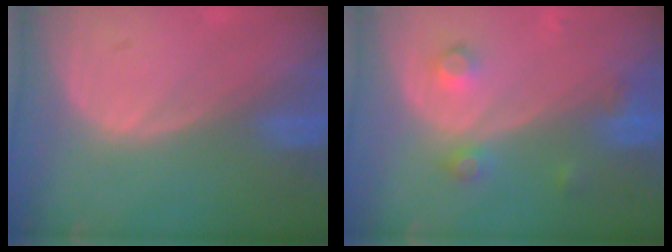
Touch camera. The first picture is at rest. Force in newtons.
{"total": 3.7, "press": 3.5, "slide": 1.4}